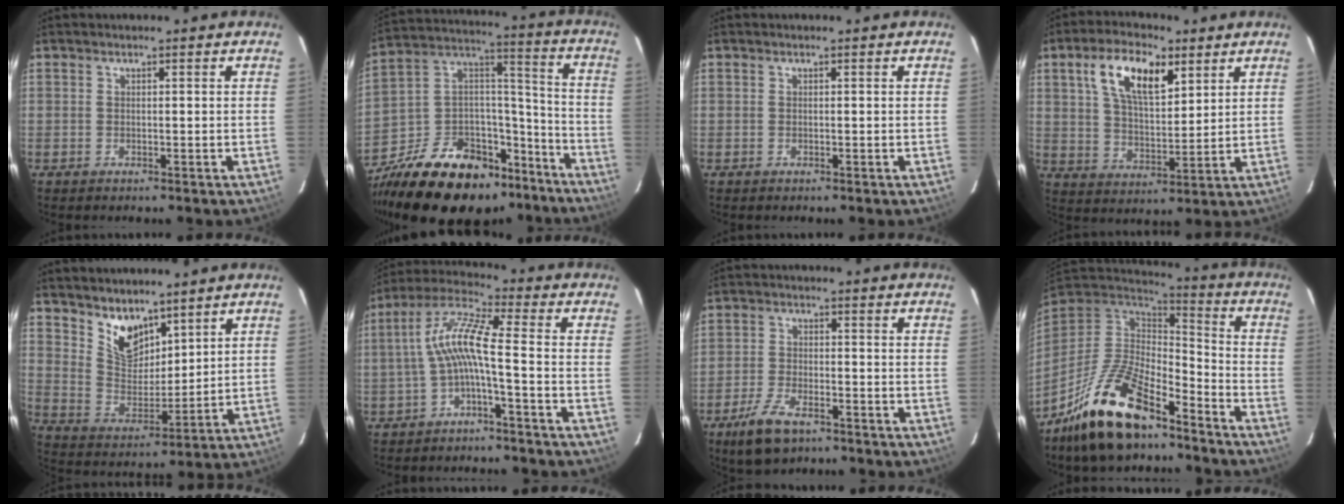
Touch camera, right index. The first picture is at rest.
{"total": 29.1, "force": [-20.3, 15.5, 13.9], "torque": [-0.277, 0.066, -0.288]}
{"total": 0.0}
{"total": 11.8, "force": [5.8, 5.5, 8.8], "torque": [-0.159, 0.018, 0.107]}
{"total": 9.1, "force": [7.0, 4.5, 3.7], "torque": [-0.063, 0.000, 0.141]}
{"total": 8.5, "force": [-2.0, 0.5, 8.3], "torque": [-0.187, 0.019, -0.041]}
{"total": 8.2, "force": [-5.5, 3.5, 5.0], "torque": [-0.124, -0.011, -0.102]}
{"total": 19.3, "force": [-13.6, 6.9, 11.9], "torque": [-0.240, -0.014, -0.246]}